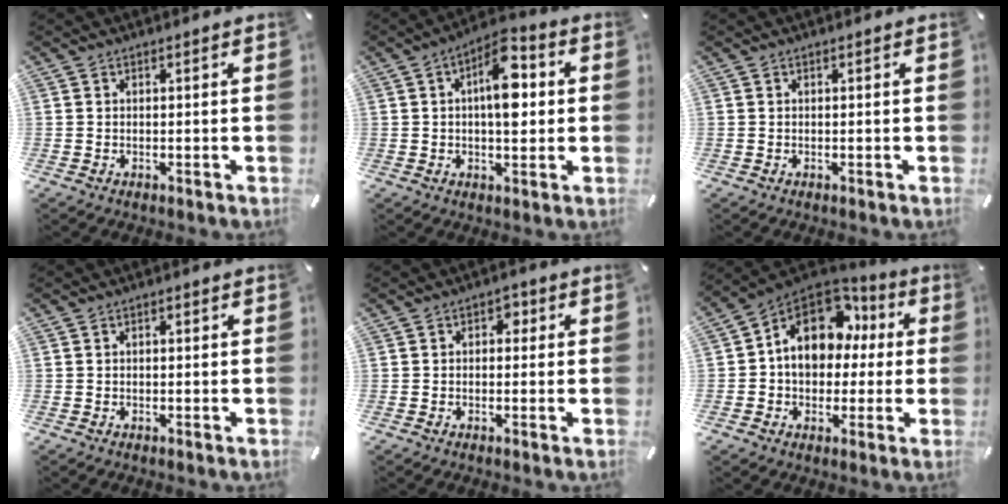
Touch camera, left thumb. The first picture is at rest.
{"total": 10.8, "force": [1.8, 5.2, 9.3], "torque": [-0.131, -0.003, 0.029]}
{"total": 0.0}
{"total": 0.7, "force": [-0.1, 0.4, 0.5], "torque": [-0.011, 0.001, -0.002]}
{"total": 2.3, "force": [-0.2, 1.8, 1.4], "torque": [-0.013, 0.005, -0.012]}
{"total": 13.6, "force": [3.6, 10.7, 7.6], "torque": [-0.132, -0.013, 0.068]}